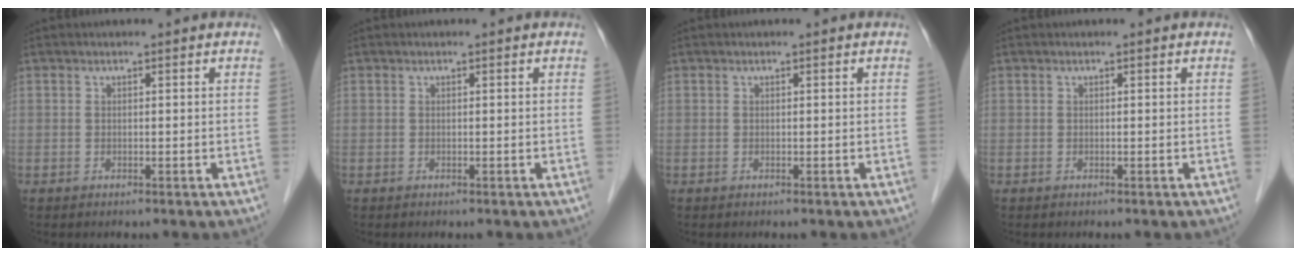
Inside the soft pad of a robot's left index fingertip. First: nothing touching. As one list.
[{"total": 0.0}, {"total": 0.0}, {"total": 0.0}]